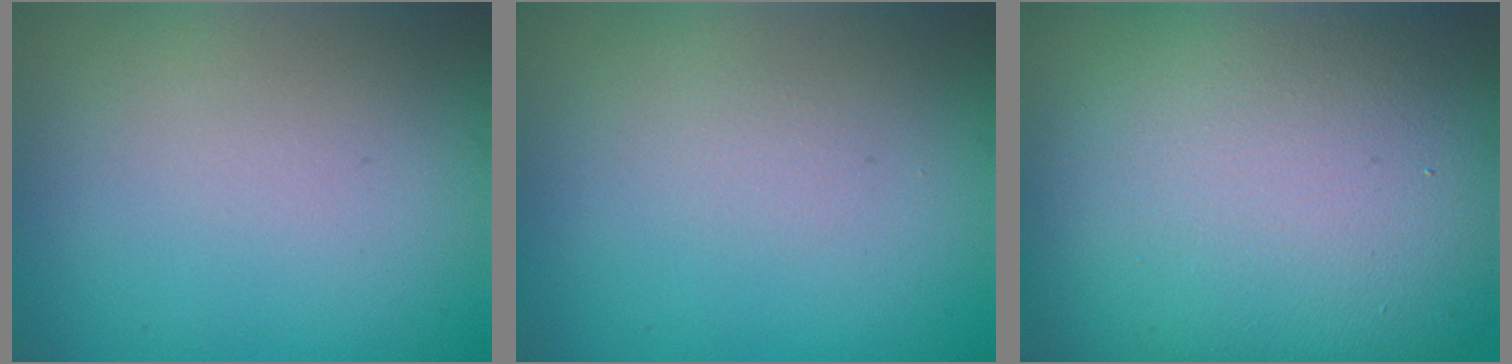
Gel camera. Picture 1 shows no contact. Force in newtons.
{"total": 0.5, "press": 0.5, "slide": 0.1}
{"total": 19.3, "press": 19.3, "slide": 0.3}